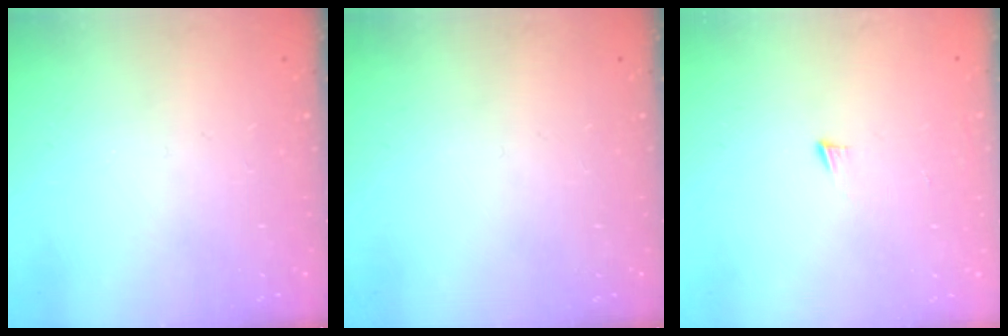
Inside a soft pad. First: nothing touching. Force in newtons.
{"total": 0.0}
{"total": 5.2, "press": 5.2, "slide": 0.3}